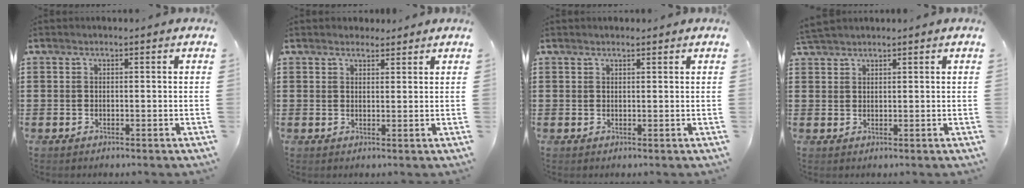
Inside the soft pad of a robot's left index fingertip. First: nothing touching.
{"total": 2.0, "force": [1.9, 0.8, 0.1], "torque": [-0.007, 0.005, 0.037]}
{"total": 0.9, "force": [0.9, 0.2, 0.4], "torque": [-0.008, 0.001, 0.016]}
{"total": 1.9, "force": [1.9, 0.3, 0.3], "torque": [-0.011, 0.004, 0.038]}